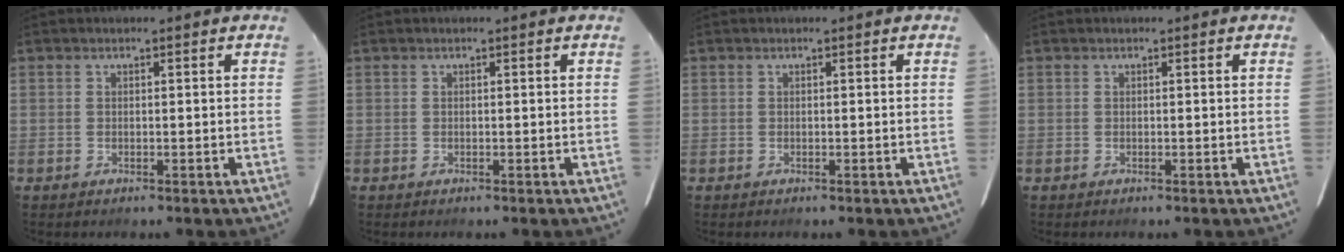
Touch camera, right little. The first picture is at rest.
{"total": 0.0}
{"total": 0.0}
{"total": 0.0}